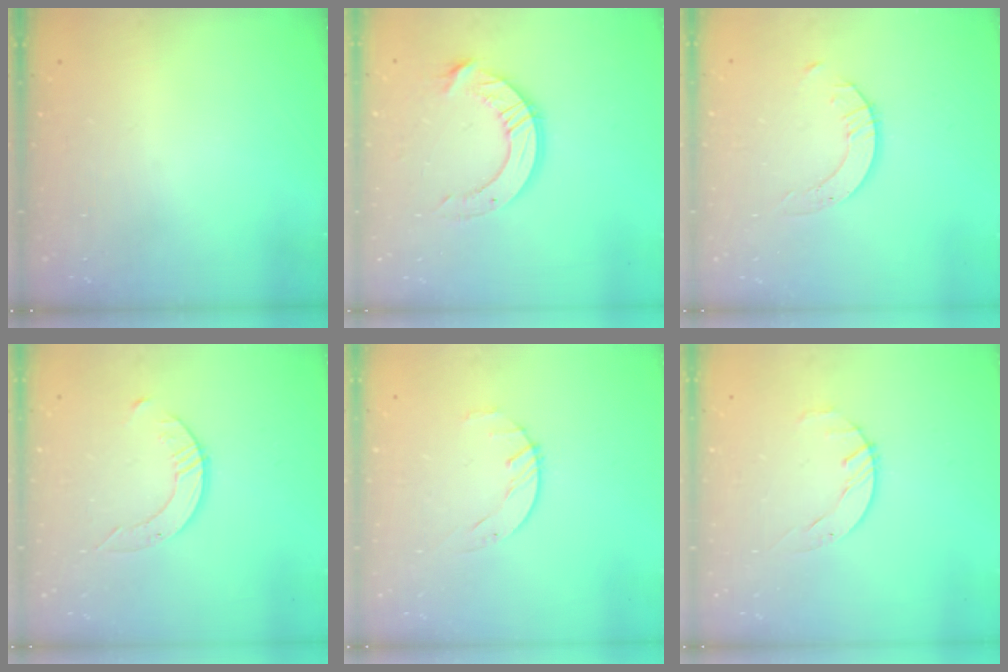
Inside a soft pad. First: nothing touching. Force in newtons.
{"total": 10.1, "press": 10.1, "slide": 0.9}
{"total": 2.7, "press": 2.7, "slide": 0.2}
{"total": 3.7, "press": 3.7, "slide": 0.4}
{"total": 1.6, "press": 1.6, "slide": 0.3}
{"total": 1.7, "press": 1.7, "slide": 0.3}